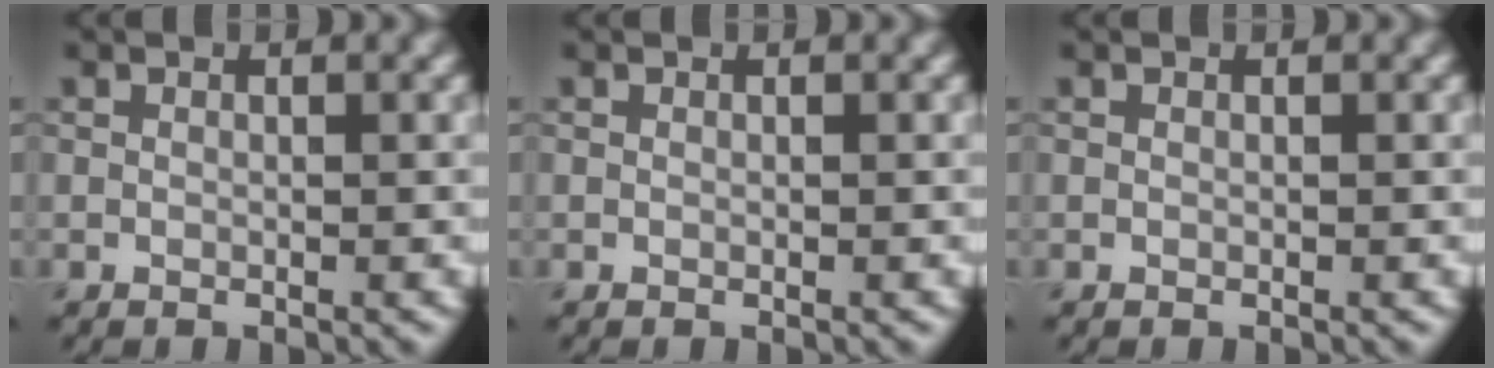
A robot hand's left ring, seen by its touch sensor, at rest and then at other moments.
{"total": 0.0}
{"total": 0.0}